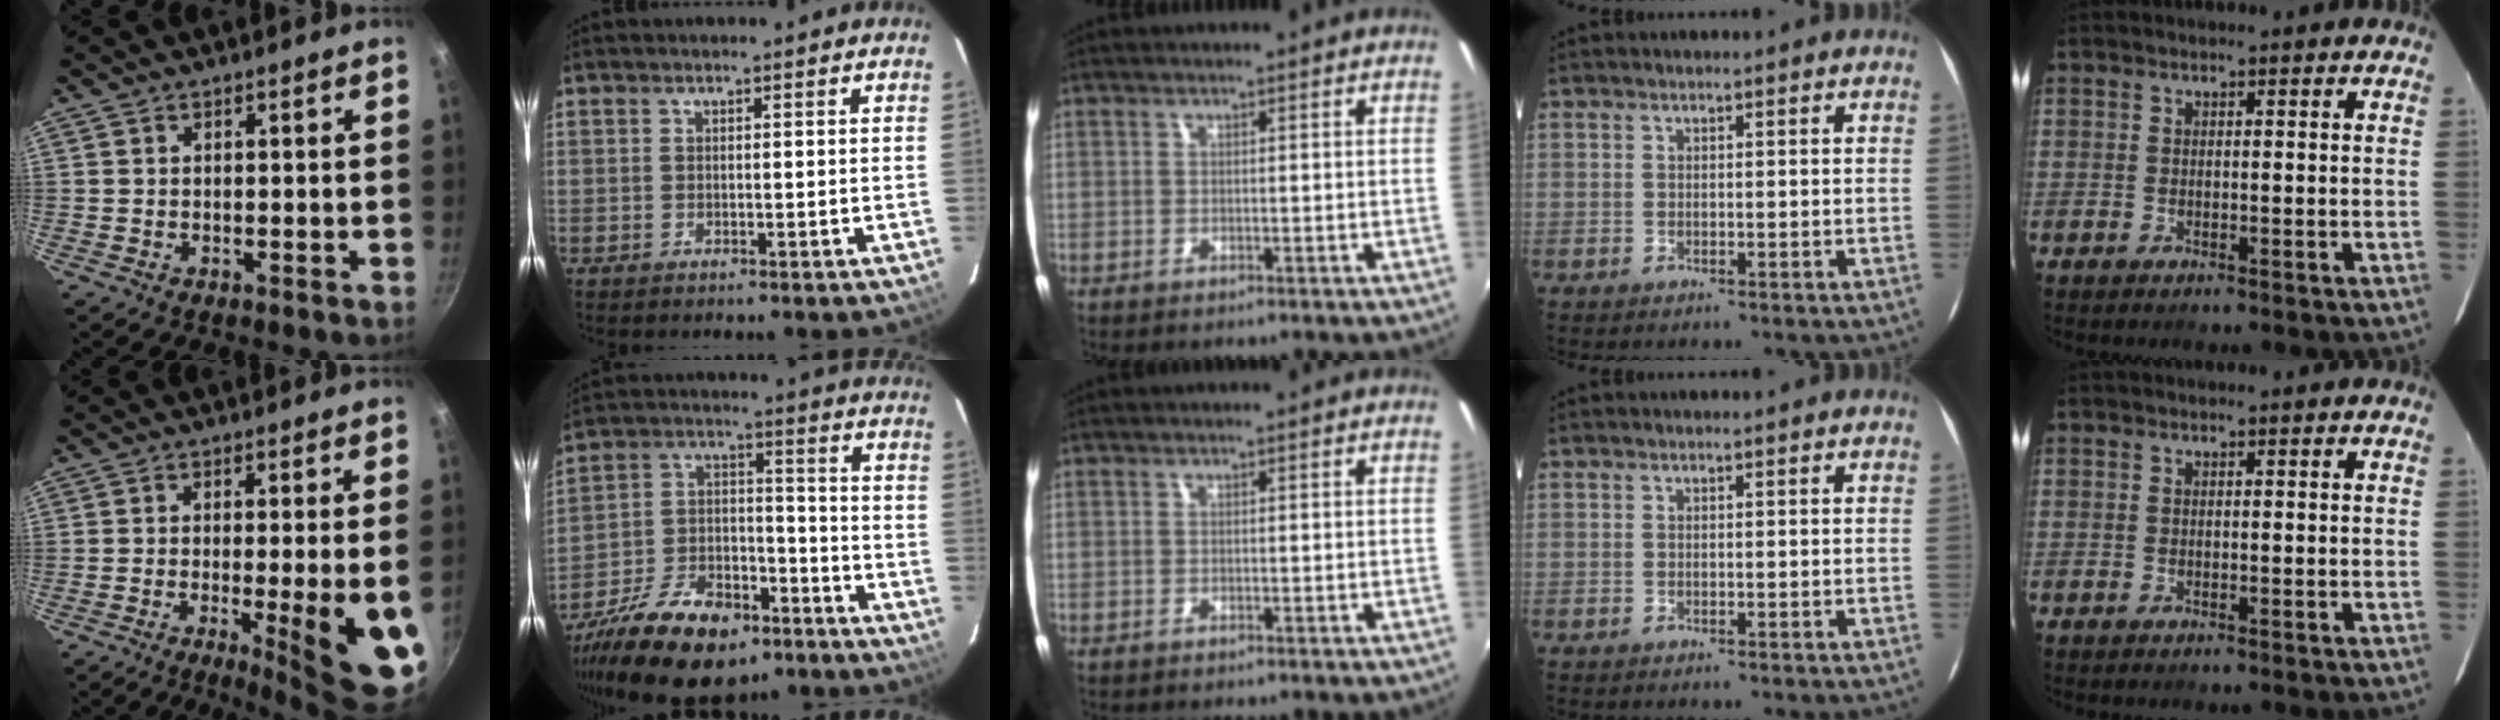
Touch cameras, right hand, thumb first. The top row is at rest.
{"thumb": {"total": 13.7, "force": [-3.6, 2.3, 13.0], "torque": [-0.165, -0.002, -0.043]}, "index": {"total": 21.2, "force": [-14.6, 10.6, 11.2], "torque": [-0.233, -0.002, -0.235]}}